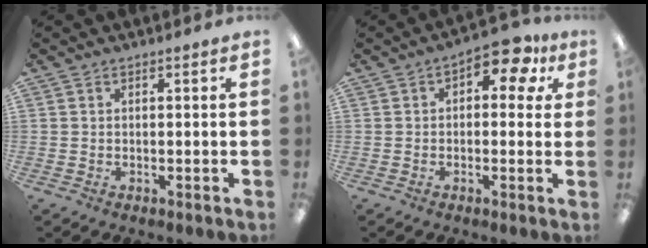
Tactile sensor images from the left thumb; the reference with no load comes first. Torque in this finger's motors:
{"motor_torque": [-0.13, 0.50, 0.19, 0.57, 0.06]}